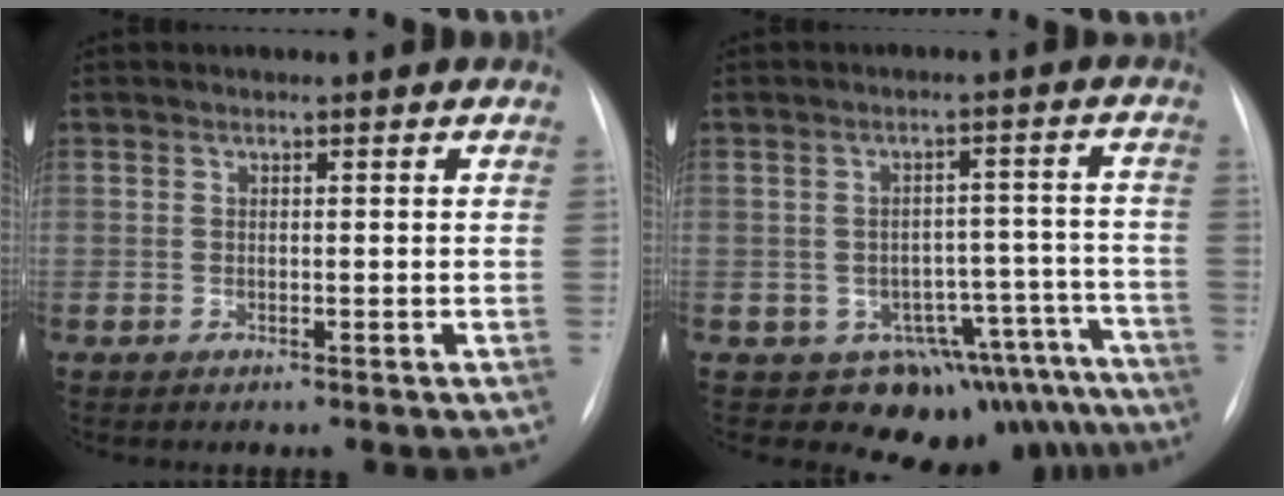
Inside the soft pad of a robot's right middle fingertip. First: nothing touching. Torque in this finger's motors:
{"motor_torque": [0.17, -0.17, 0.06, 0.04]}